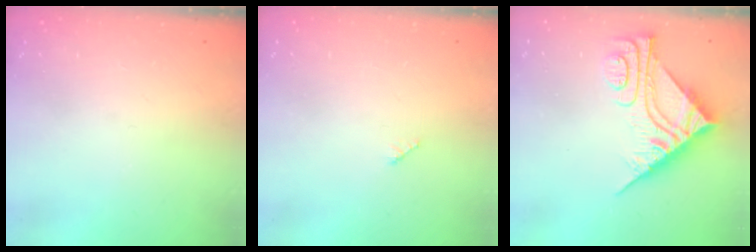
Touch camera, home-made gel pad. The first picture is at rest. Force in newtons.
{"total": 2.5, "press": 2.5, "slide": 0.3}
{"total": 9.7, "press": 9.7, "slide": 0.9}